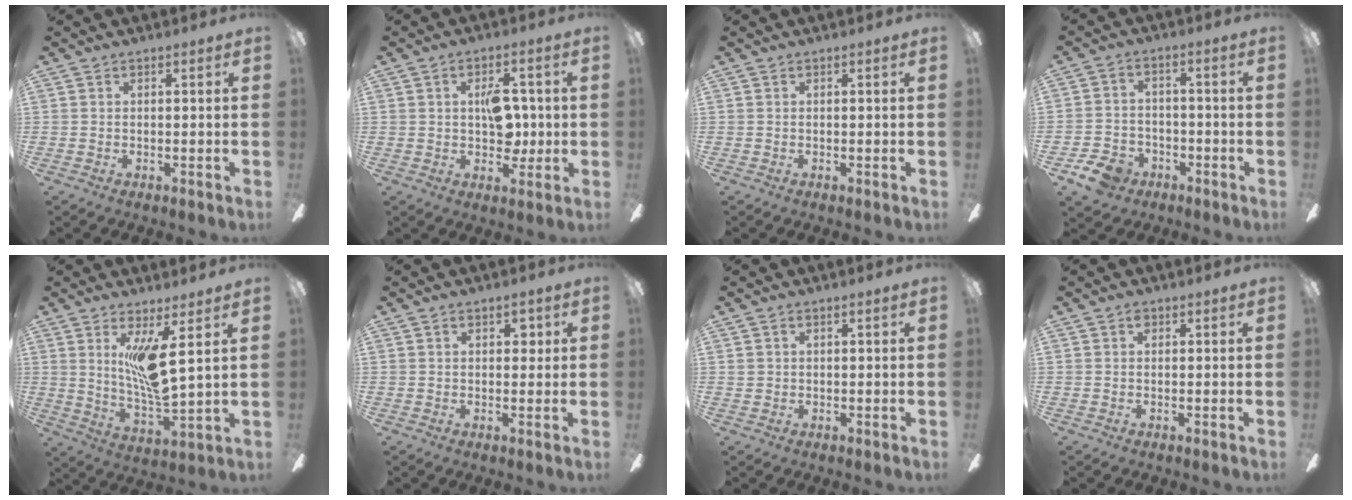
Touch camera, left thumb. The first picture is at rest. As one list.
[{"total": 9.3, "force": [0.9, 5.9, 7.1], "torque": [-0.105, 0.006, 0.016]}, {"total": 0.0}, {"total": 7.9, "force": [-5.0, 5.2, 3.2], "torque": [-0.081, 0.028, -0.096]}, {"total": 11.8, "force": [4.6, 2.3, 10.6], "torque": [-0.203, -0.028, 0.077]}, {"total": 3.0, "force": [1.2, 1.7, 2.1], "torque": [-0.021, -0.001, 0.014]}, {"total": 0.9, "force": [0.2, 0.8, 0.3], "torque": [-0.006, 0.006, 0.003]}, {"total": 0.9, "force": [0.3, 0.6, 0.6], "torque": [-0.012, 0.003, 0.006]}]